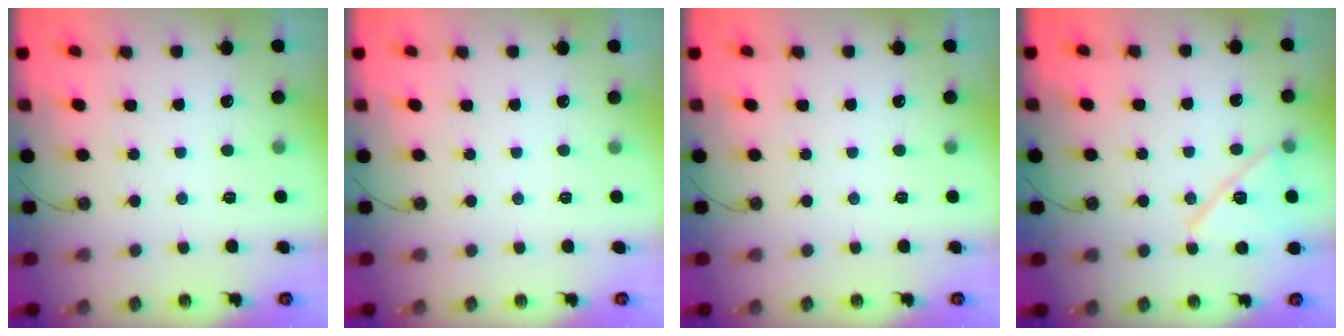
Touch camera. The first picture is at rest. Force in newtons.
{"total": 1.5, "press": 0.5, "slide": 1.4}
{"total": 0.0}
{"total": 13.4, "press": 13.4, "slide": 0.7}